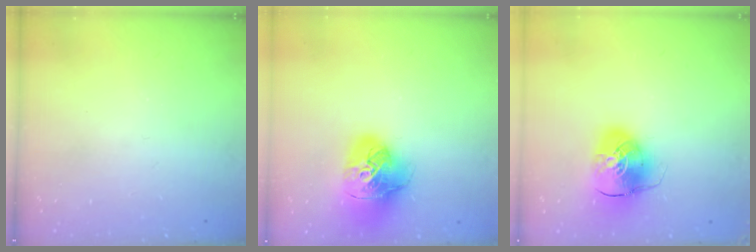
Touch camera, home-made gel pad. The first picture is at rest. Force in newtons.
{"total": 18.2, "press": 18.0, "slide": 2.2}
{"total": 11.2, "press": 11.0, "slide": 1.9}